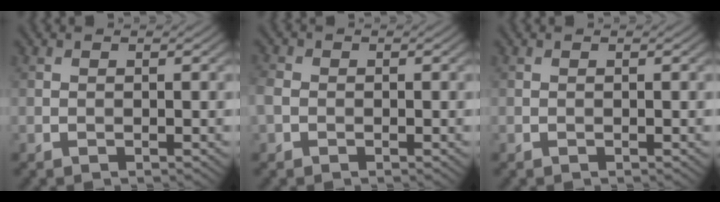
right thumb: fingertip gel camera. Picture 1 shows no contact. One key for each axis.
{"total": 2.4, "fx": -0.6, "fy": 1.9, "fz": 1.3, "tx": -0.037, "ty": 0.000, "tz": -0.019}
{"total": 0.0}